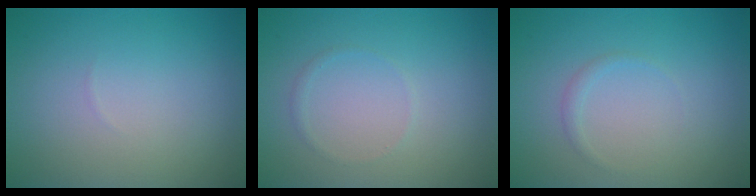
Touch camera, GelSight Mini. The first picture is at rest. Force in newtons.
{"total": 0.6, "press": 0.6, "slide": 0.1}
{"total": 0.7, "press": 0.7, "slide": 0.0}